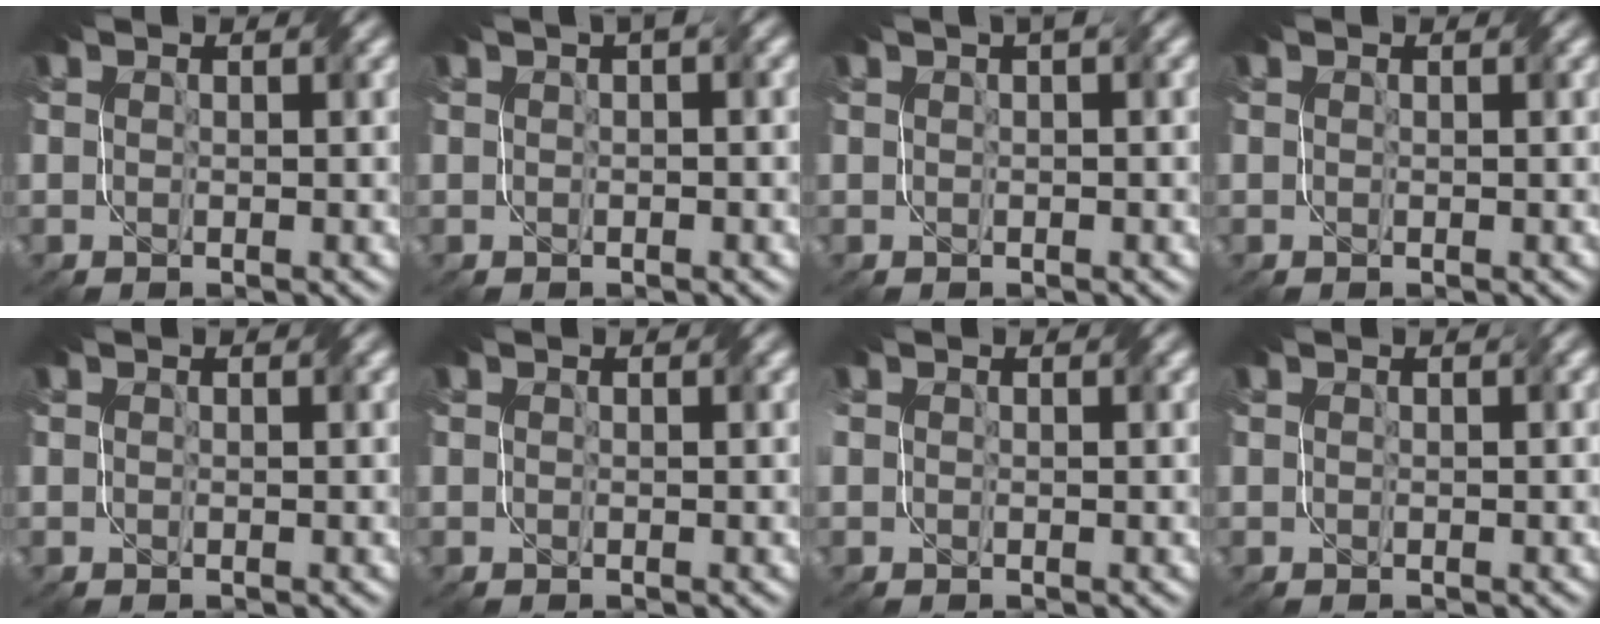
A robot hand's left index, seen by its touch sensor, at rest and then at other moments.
{"total": 1.5, "force": [0.8, 0.4, 1.2], "torque": [-0.017, 0.007, 0.008]}
{"total": 1.2, "force": [0.7, 0.2, 1.0], "torque": [-0.015, 0.005, 0.008]}
{"total": 0.0}
{"total": 0.0}
{"total": 0.0}
{"total": 0.8, "force": [0.2, 0.5, 0.5], "torque": [-0.010, 0.005, 0.005]}
{"total": 0.0}